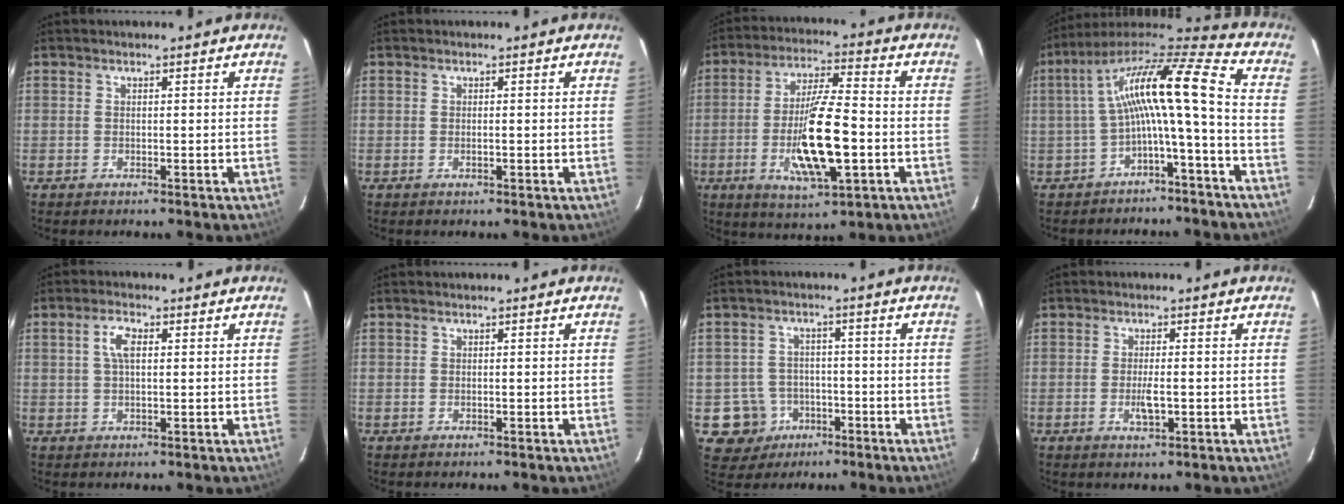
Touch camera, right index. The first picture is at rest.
{"total": 0.6, "force": [-0.1, 0.2, 0.6], "torque": [-0.010, 0.001, -0.002]}
{"total": 14.9, "force": [-3.7, 3.5, 14.0], "torque": [-0.270, -0.013, -0.064]}
{"total": 15.8, "force": [-1.9, 1.5, 15.6], "torque": [-0.289, 0.019, -0.039]}
{"total": 3.6, "force": [0.9, 1.6, 3.2], "torque": [-0.063, 0.008, 0.017]}
{"total": 0.0}
{"total": 7.5, "force": [-3.1, 6.9, 0.4], "torque": [-0.025, 0.031, -0.038]}
{"total": 3.3, "force": [-0.9, 0.9, 3.0], "torque": [-0.056, -0.005, -0.013]}